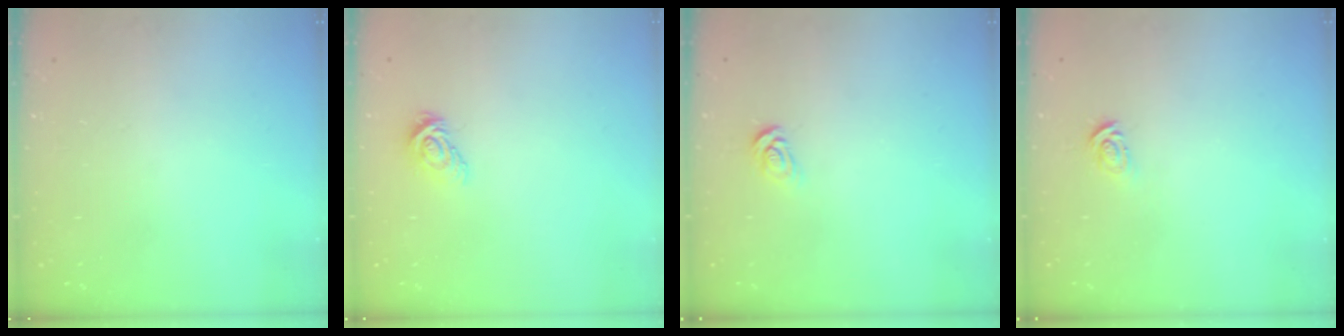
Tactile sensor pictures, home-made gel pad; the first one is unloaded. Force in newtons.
{"total": 6.7, "press": 6.7, "slide": 0.2}
{"total": 4.3, "press": 4.2, "slide": 0.4}
{"total": 2.8, "press": 2.8, "slide": 0.2}